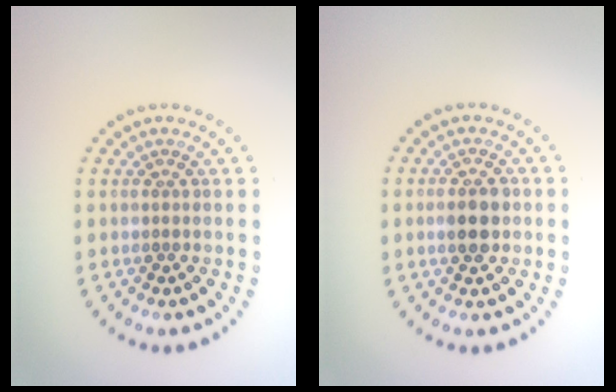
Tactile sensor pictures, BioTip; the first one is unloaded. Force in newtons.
{"total": 2.7, "press": 2.7, "slide": 0.2}